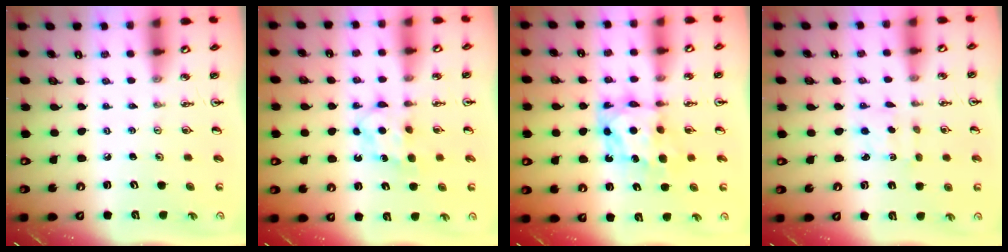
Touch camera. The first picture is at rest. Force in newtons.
{"total": 5.9, "press": 5.9, "slide": 0.1}
{"total": 7.5, "press": 7.5, "slide": 0.6}
{"total": 1.8, "press": 1.7, "slide": 0.7}